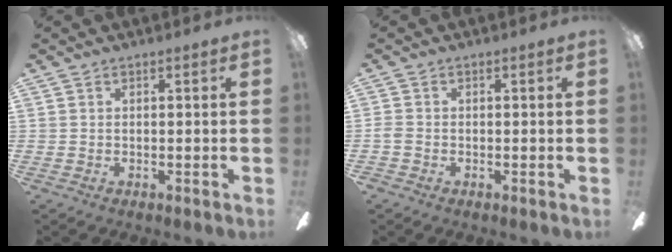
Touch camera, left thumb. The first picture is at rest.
{"total": 1.4, "force": [-0.7, 0.8, 0.8], "torque": [-0.014, 0.003, -0.013]}